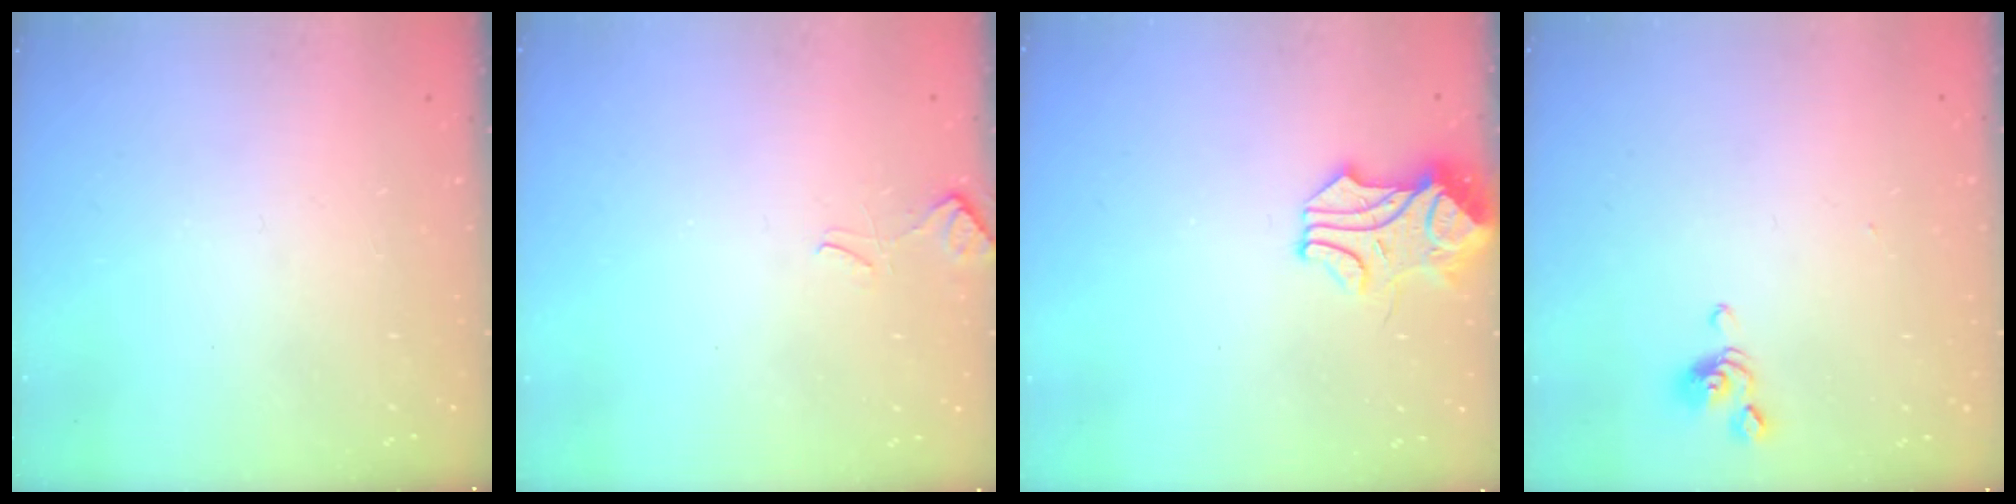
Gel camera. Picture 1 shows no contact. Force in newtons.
{"total": 2.6, "press": 2.5, "slide": 0.8}
{"total": 1.4, "press": 1.4, "slide": 0.1}
{"total": 0.7, "press": 0.6, "slide": 0.5}